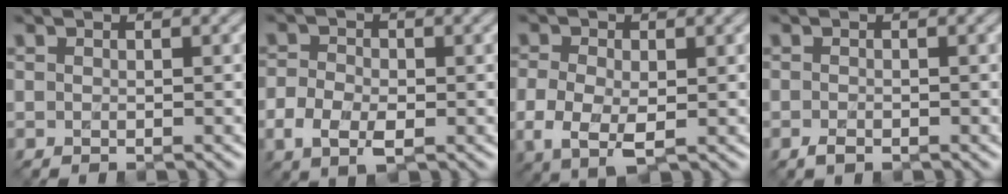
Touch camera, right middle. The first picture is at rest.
{"total": 3.6, "force": [-1.6, 2.3, 2.3], "torque": [-0.053, -0.010, -0.028]}
{"total": 3.9, "force": [-1.2, 2.2, 2.9], "torque": [-0.067, -0.014, -0.021]}
{"total": 1.3, "force": [-0.9, 0.5, 0.7], "torque": [-0.015, -0.007, -0.017]}